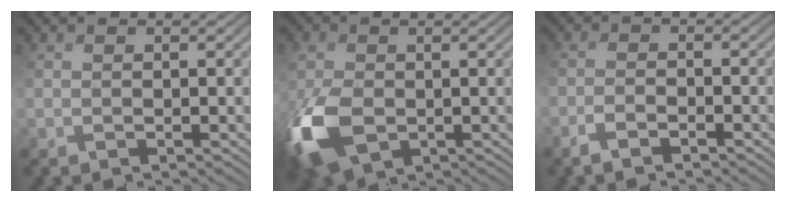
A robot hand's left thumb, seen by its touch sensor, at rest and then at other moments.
{"total": 8.2, "force": [-1.3, 5.6, 5.8], "torque": [-0.152, -0.022, -0.015]}
{"total": 2.0, "force": [-1.8, 0.1, 1.0], "torque": [-0.019, 0.001, -0.035]}